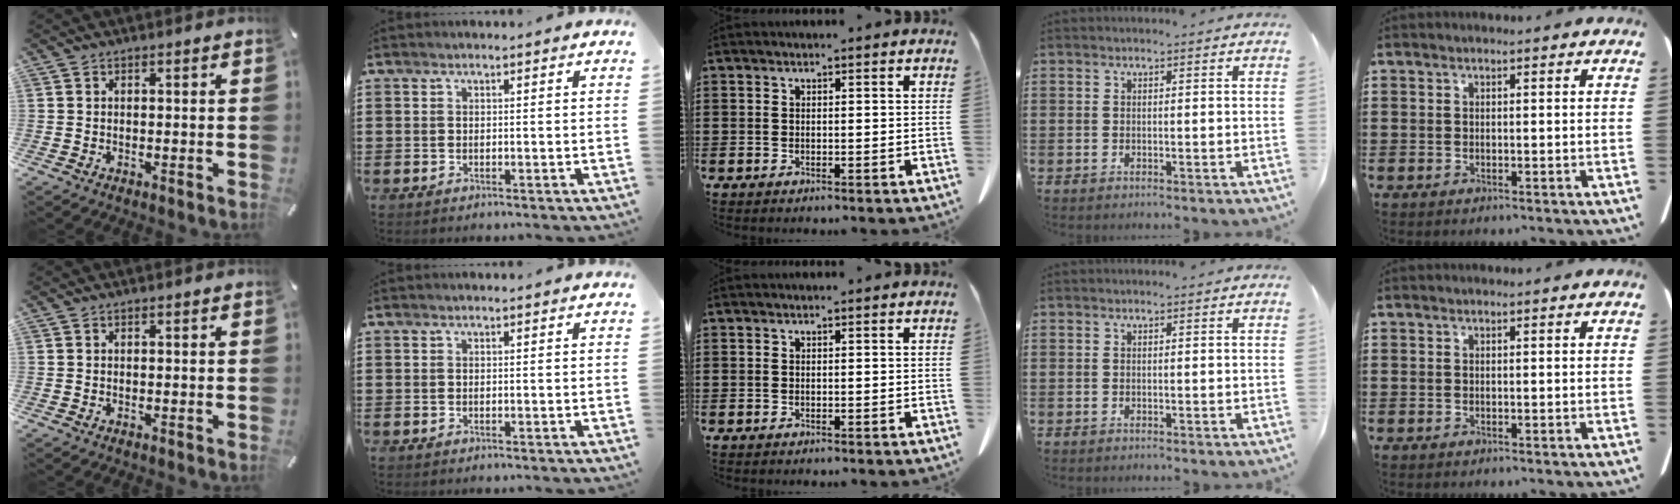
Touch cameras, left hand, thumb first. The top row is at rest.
{}